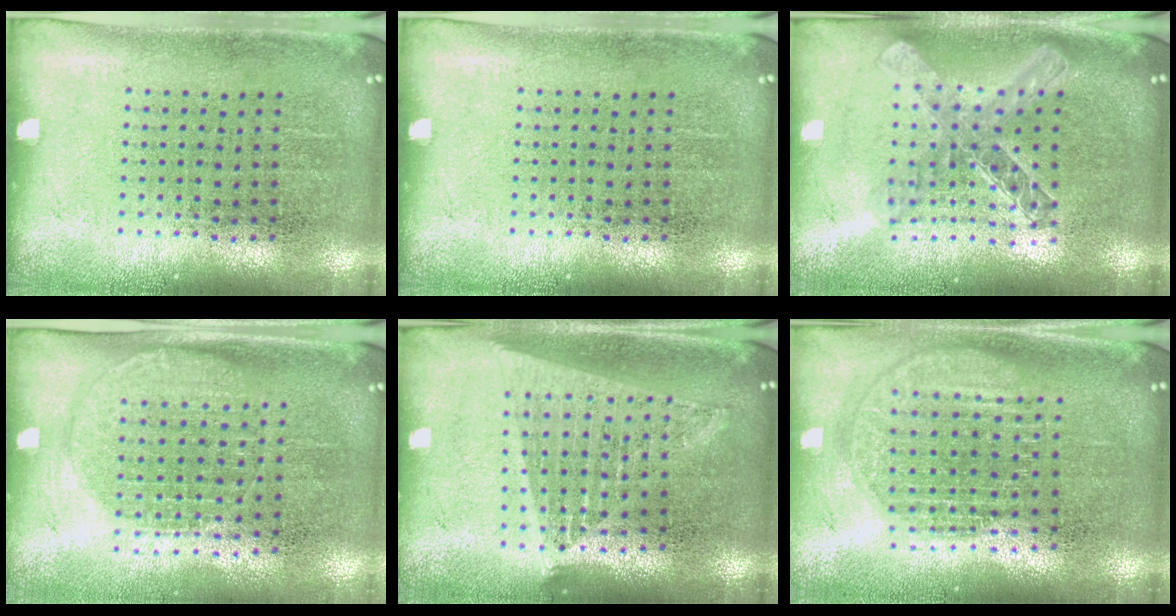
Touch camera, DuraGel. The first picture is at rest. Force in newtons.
{"total": 0.0}
{"total": 2.1, "press": 1.7, "slide": 1.2}
{"total": 1.3, "press": 1.2, "slide": 0.5}
{"total": 1.7, "press": 1.5, "slide": 0.8}
{"total": 1.8, "press": 1.5, "slide": 1.0}